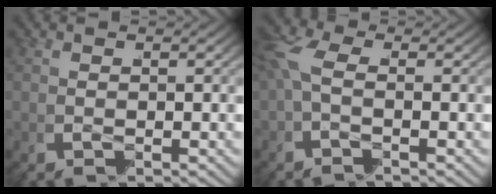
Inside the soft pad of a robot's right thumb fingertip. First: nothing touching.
{"total": 2.1, "force": [0.0, 1.3, 1.7], "torque": [-0.045, 0.001, -0.008]}